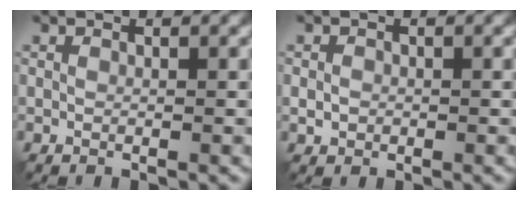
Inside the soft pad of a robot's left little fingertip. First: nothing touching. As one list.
[{"total": 1.1, "force": [-0.2, 1.0, 0.4], "torque": [-0.006, -0.003, -0.006]}]